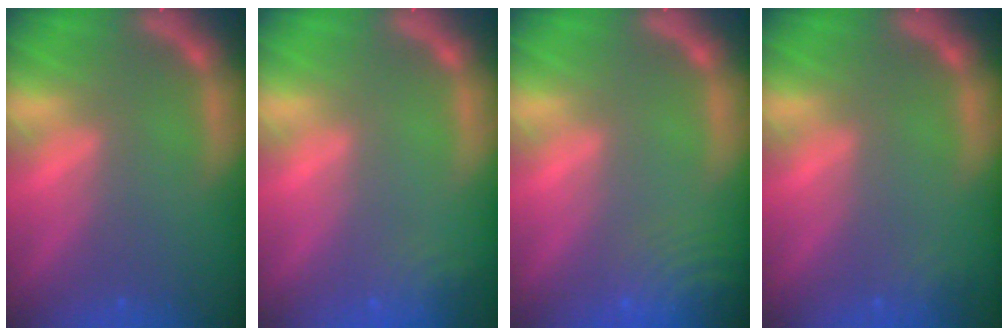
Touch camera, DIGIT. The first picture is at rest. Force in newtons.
{"total": 3.0}
{"total": 8.5}
{"total": 1.4}